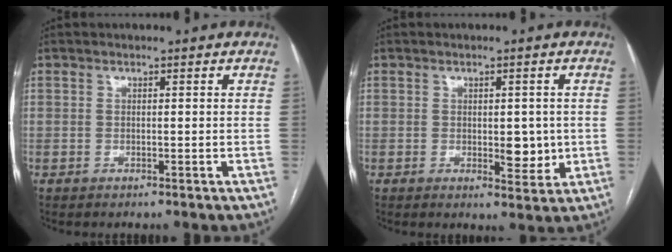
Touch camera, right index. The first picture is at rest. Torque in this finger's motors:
{"motor_torque": [0.15, 0.24, -0.05, 0.00]}